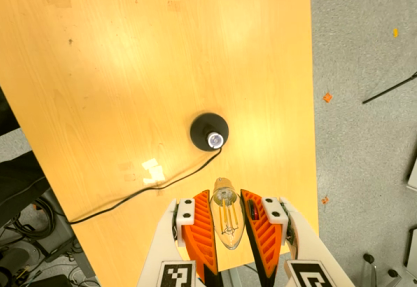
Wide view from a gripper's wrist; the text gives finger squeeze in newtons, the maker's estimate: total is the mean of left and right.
{"total": 8.4, "left": 7.3, "right": 9.5}